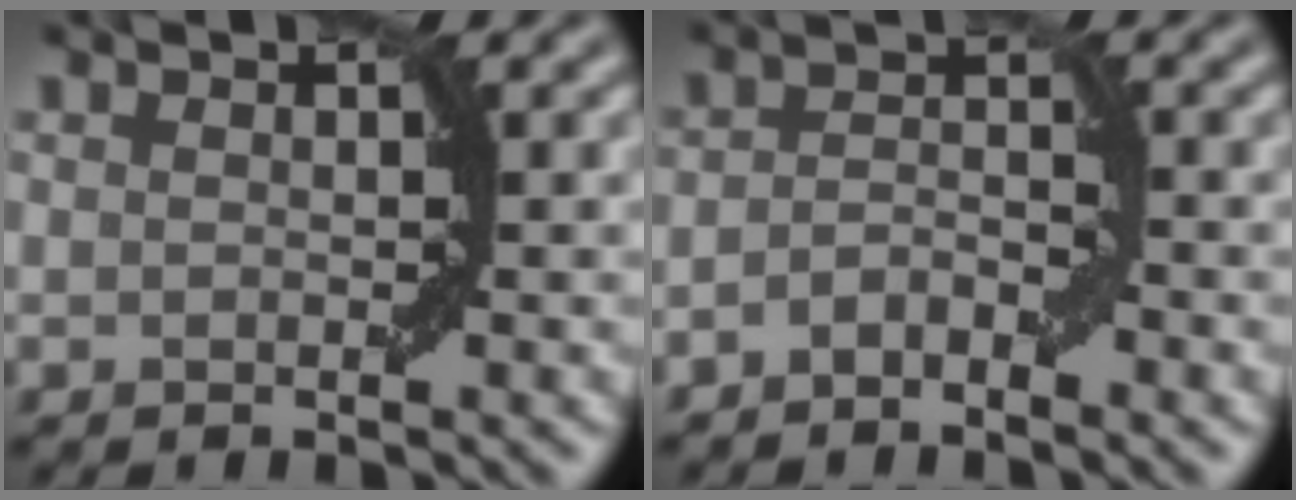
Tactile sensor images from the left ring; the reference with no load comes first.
{"total": 1.8, "force": [-1.3, 0.6, 1.0], "torque": [-0.021, 0.008, -0.028]}